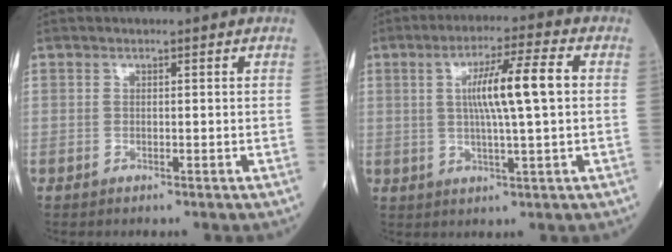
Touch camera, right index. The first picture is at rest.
{"total": 9.2, "force": [1.2, 0.1, 9.2], "torque": [-0.160, 0.009, 0.020]}